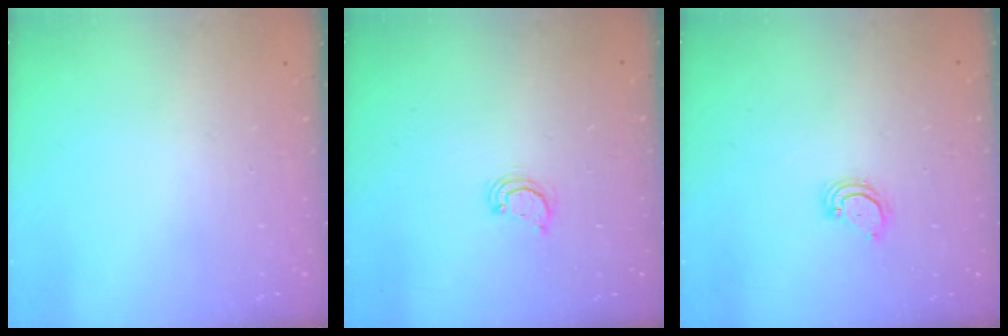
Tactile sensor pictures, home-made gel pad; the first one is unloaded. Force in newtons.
{"total": 2.6, "press": 2.6, "slide": 0.3}
{"total": 2.8, "press": 2.8, "slide": 0.2}